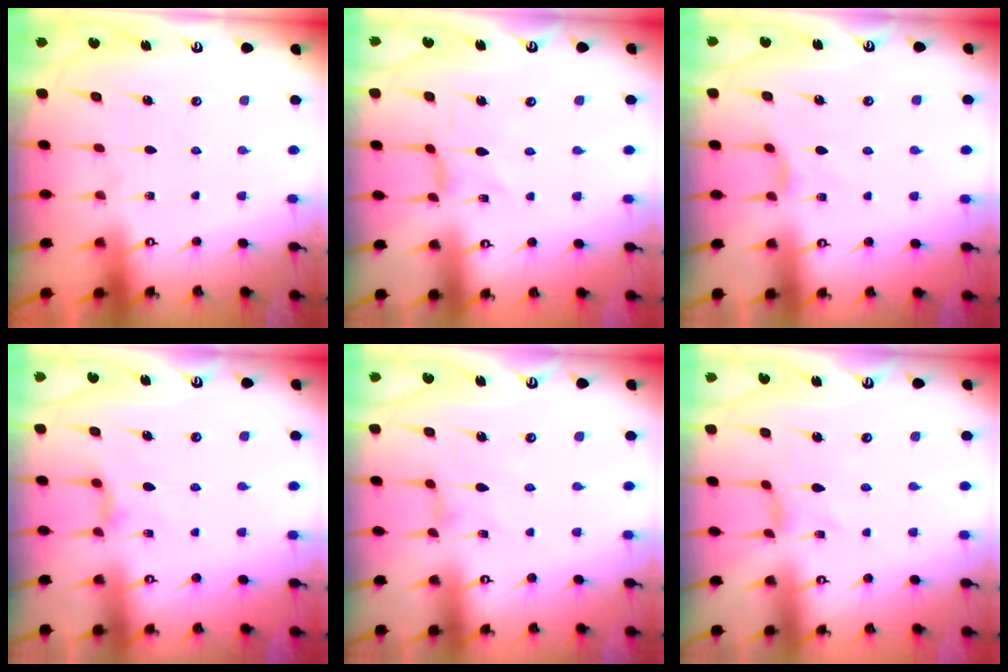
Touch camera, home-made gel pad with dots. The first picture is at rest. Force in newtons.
{"total": 0.0}
{"total": 3.0, "press": 2.9, "slide": 0.5}
{"total": 5.1, "press": 5.1, "slide": 0.6}
{"total": 0.6, "press": 0.5, "slide": 0.2}
{"total": 0.0}